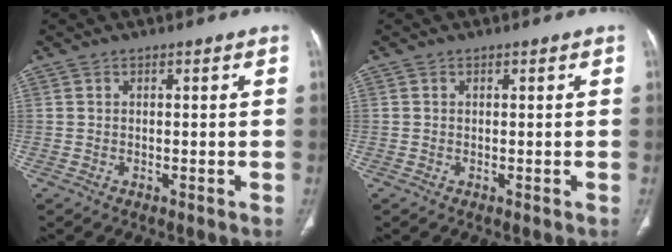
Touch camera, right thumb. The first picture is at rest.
{"total": 0.0}